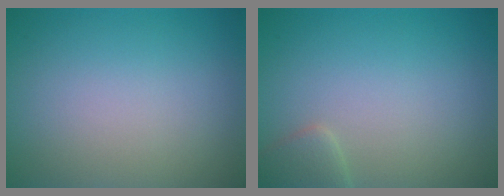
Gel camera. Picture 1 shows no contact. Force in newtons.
{"total": 1.7, "press": 1.7, "slide": 0.1}